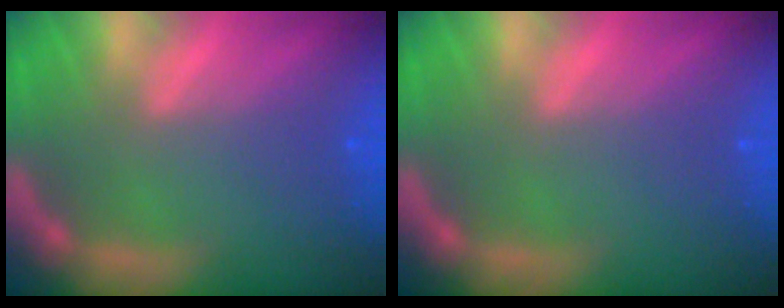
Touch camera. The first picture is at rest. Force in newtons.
{"total": 0.0}